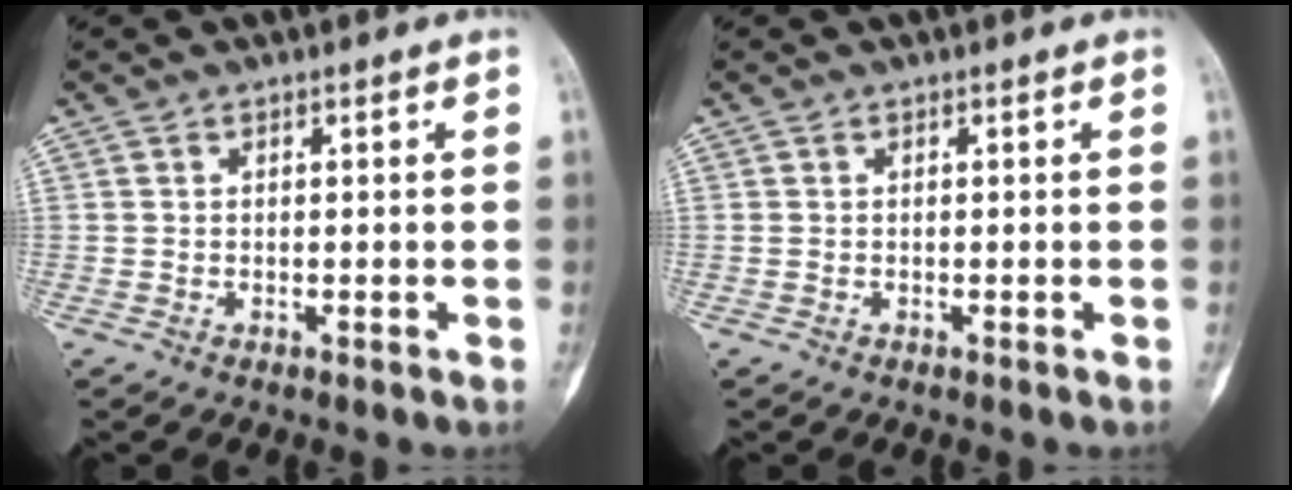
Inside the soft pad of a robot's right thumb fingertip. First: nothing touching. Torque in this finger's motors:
{"motor_torque": [-0.32, -0.07, -0.03, 0.18, -0.03]}